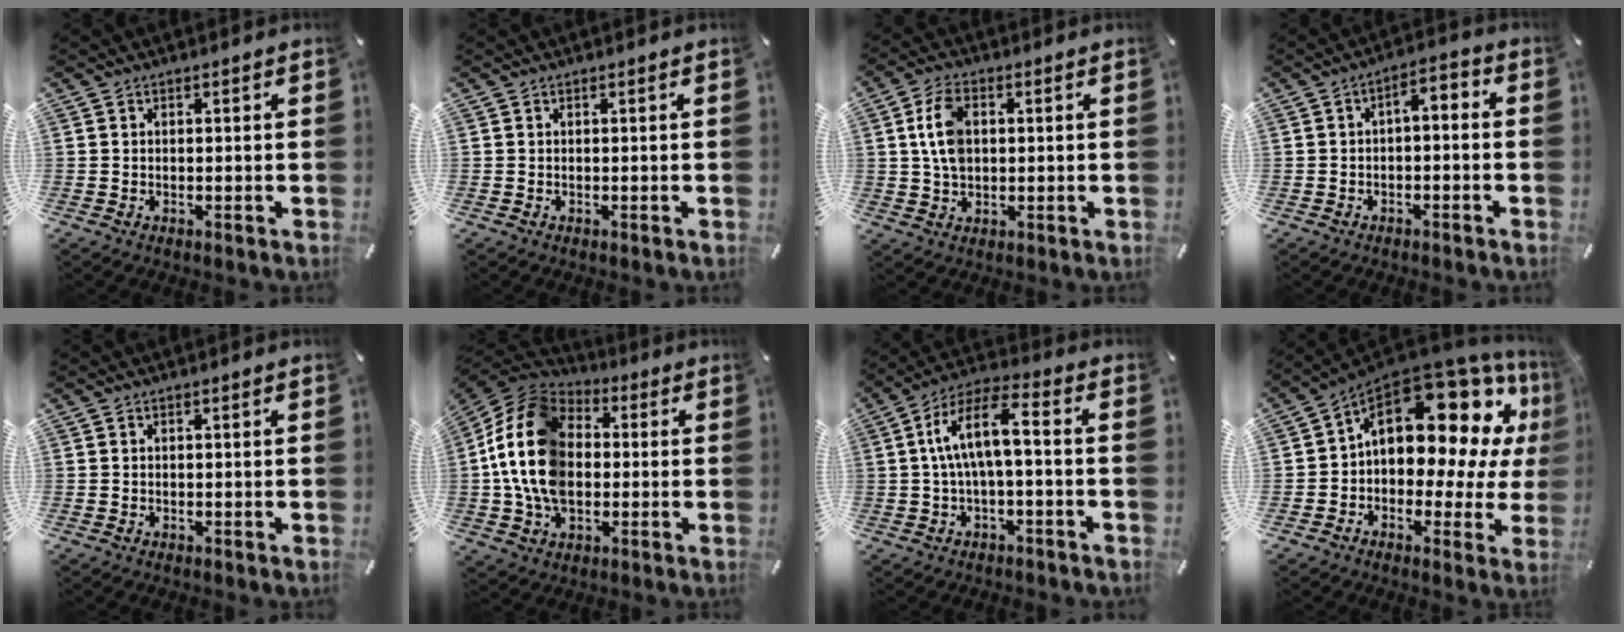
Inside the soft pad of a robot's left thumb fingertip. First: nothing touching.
{"total": 0.0}
{"total": 7.7, "force": [1.4, 5.1, 5.6], "torque": [-0.133, 0.006, 0.022]}
{"total": 4.2, "force": [-2.8, 1.9, 2.5], "torque": [-0.043, 0.021, -0.055]}
{"total": 0.0}
{"total": 17.6, "force": [-1.1, 12.9, 12.0], "torque": [-0.272, 0.016, -0.025]}
{"total": 10.8, "force": [-0.5, 4.0, 10.1], "torque": [-0.196, 0.005, -0.009]}
{"total": 18.8, "force": [7.7, 10.6, 13.4], "torque": [-0.194, -0.063, 0.126]}